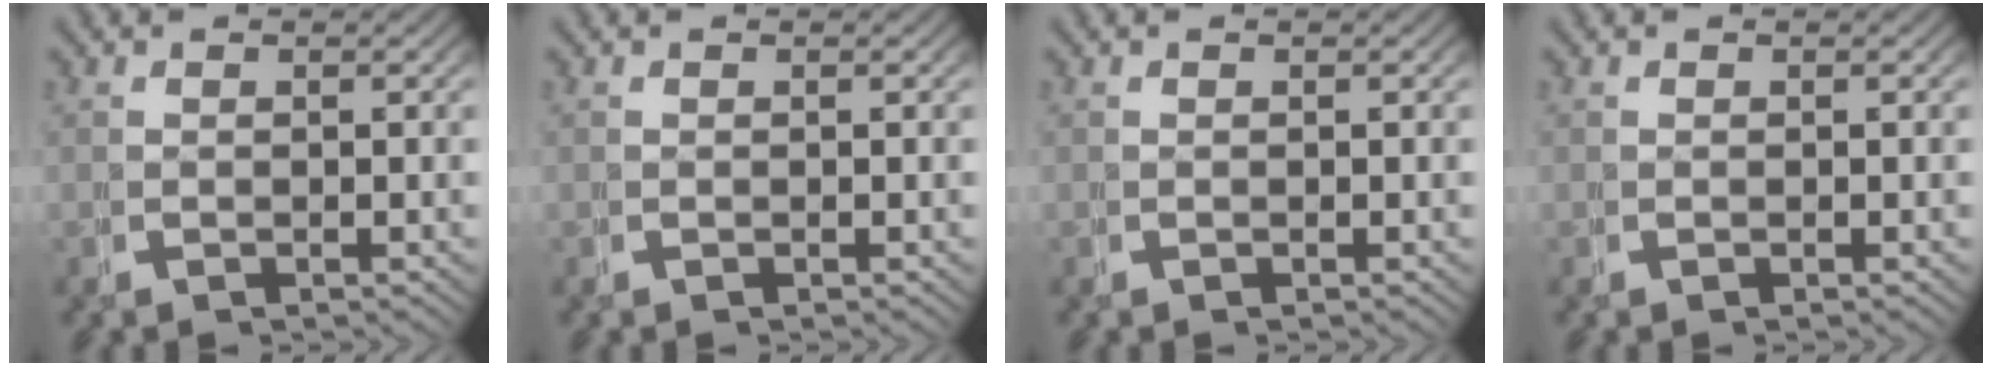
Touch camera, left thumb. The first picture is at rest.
{"total": 0.0}
{"total": 0.0}
{"total": 0.0}